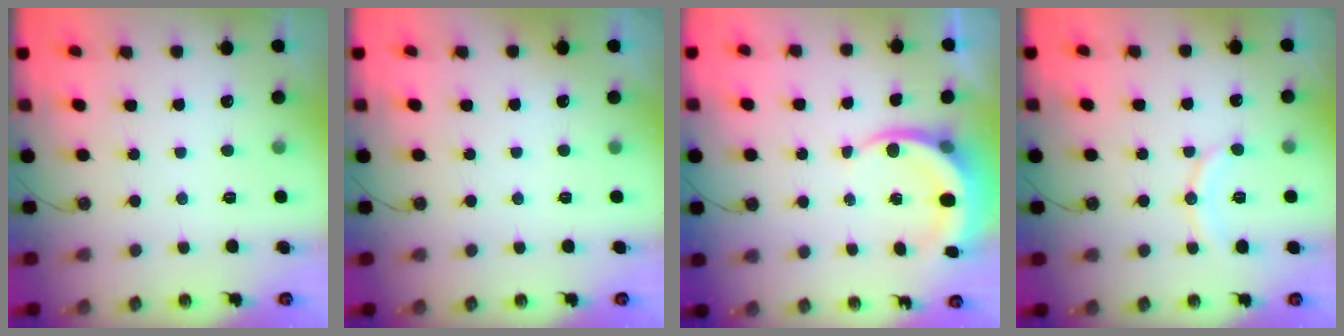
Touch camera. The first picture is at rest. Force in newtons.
{"total": 1.5, "press": 0.2, "slide": 1.5}
{"total": 6.3, "press": 6.3, "slide": 0.3}
{"total": 8.3, "press": 8.3, "slide": 0.9}